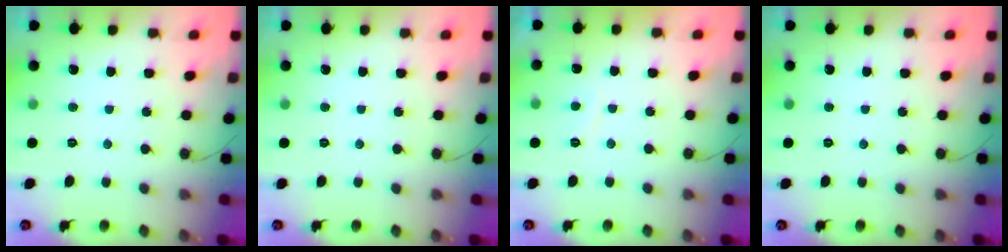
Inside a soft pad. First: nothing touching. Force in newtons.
{"total": 0.0}
{"total": 1.8, "press": 1.6, "slide": 0.6}
{"total": 0.0}